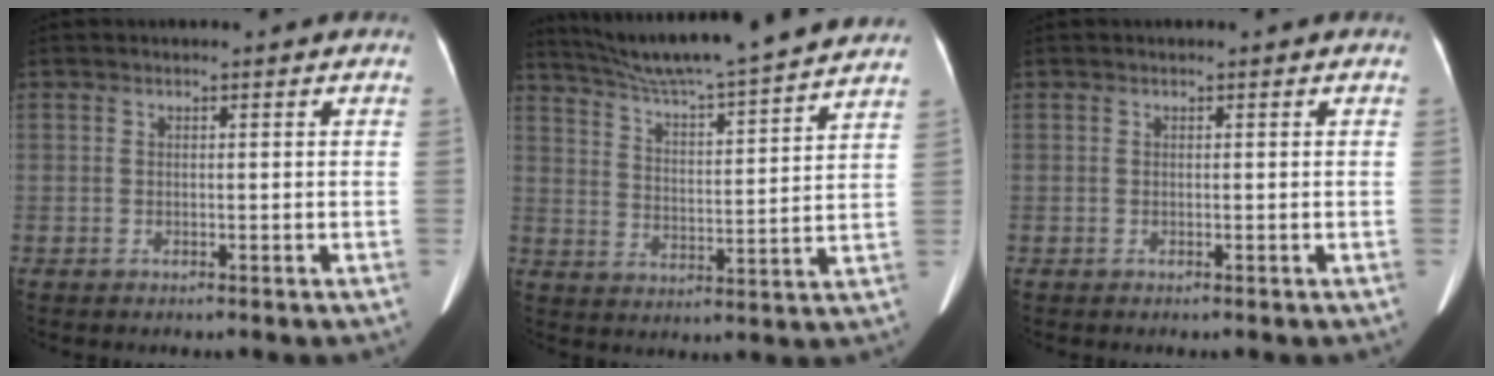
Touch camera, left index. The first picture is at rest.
{"total": 20.9, "force": [18.9, -0.7, 9.0], "torque": [-0.155, -0.009, 0.272]}
{"total": 0.0}